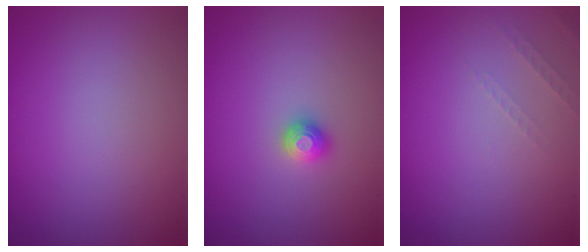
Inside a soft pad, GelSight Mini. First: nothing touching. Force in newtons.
{"total": 1.2, "press": 1.2, "slide": 0.2}
{"total": 0.9, "press": 0.9, "slide": 0.3}